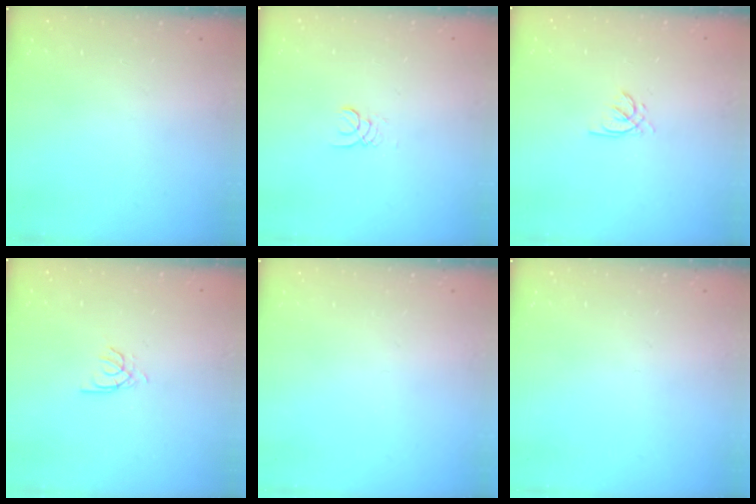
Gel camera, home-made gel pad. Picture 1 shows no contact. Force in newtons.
{"total": 1.3, "press": 1.3, "slide": 0.1}
{"total": 1.5, "press": 1.5, "slide": 0.2}
{"total": 2.7, "press": 2.7, "slide": 0.2}
{"total": 0.0}
{"total": 0.0}